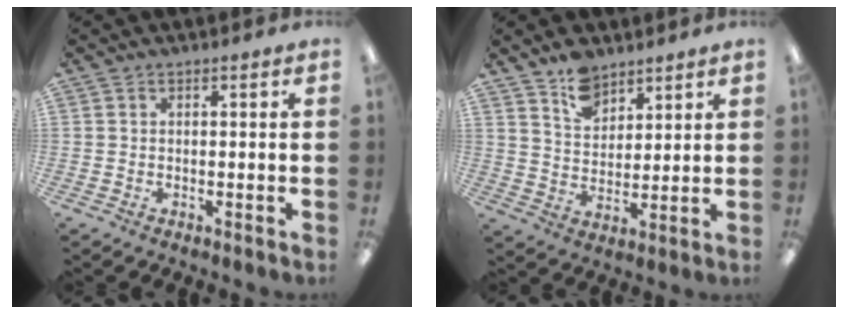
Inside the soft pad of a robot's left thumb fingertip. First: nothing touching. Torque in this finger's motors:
{"motor_torque": [0.14, 0.12, -0.10, -0.06, 0.05]}